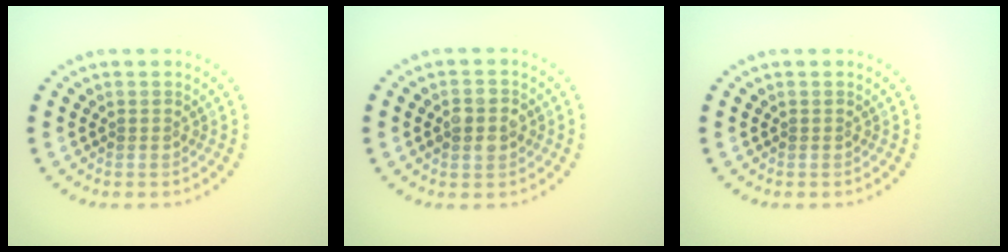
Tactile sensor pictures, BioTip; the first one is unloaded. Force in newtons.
{"total": 2.6, "press": 2.6, "slide": 0.1}
{"total": 0.0}